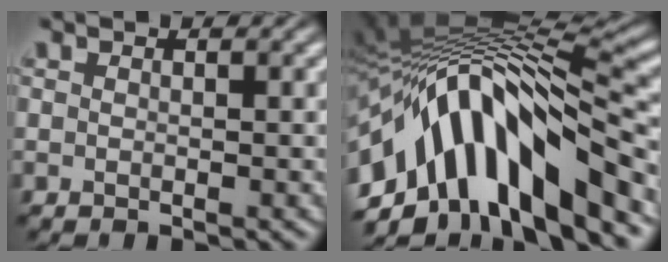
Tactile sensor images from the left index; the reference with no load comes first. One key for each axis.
{"total": 14.0, "fx": -4.7, "fy": 5.7, "fz": 11.8, "tx": -0.194, "ty": 0.017, "tz": -0.072}